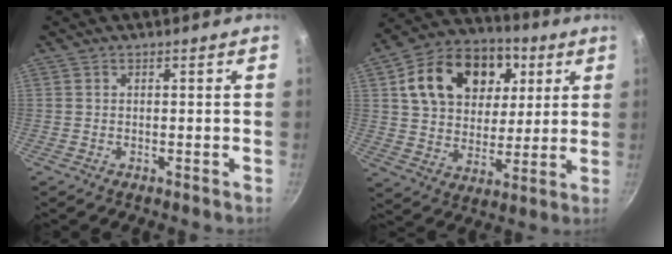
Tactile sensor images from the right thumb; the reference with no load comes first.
{"total": 20.4, "force": [6.6, 14.9, 12.3], "torque": [-0.179, 0.008, 0.106]}